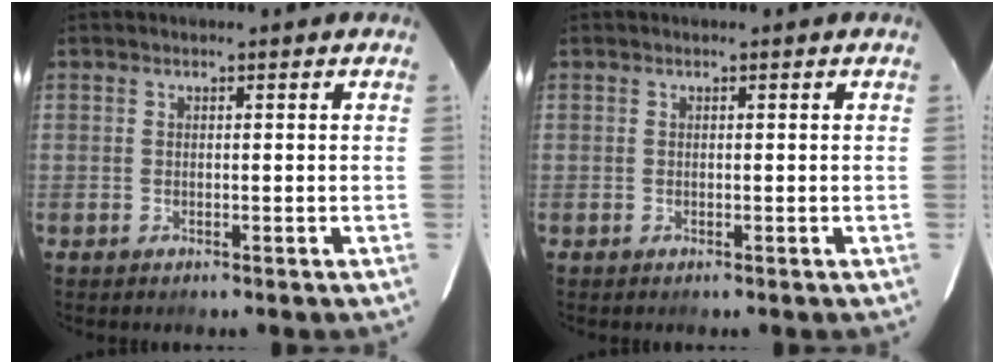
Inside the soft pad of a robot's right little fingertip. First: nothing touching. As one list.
[{"total": 0.0}]